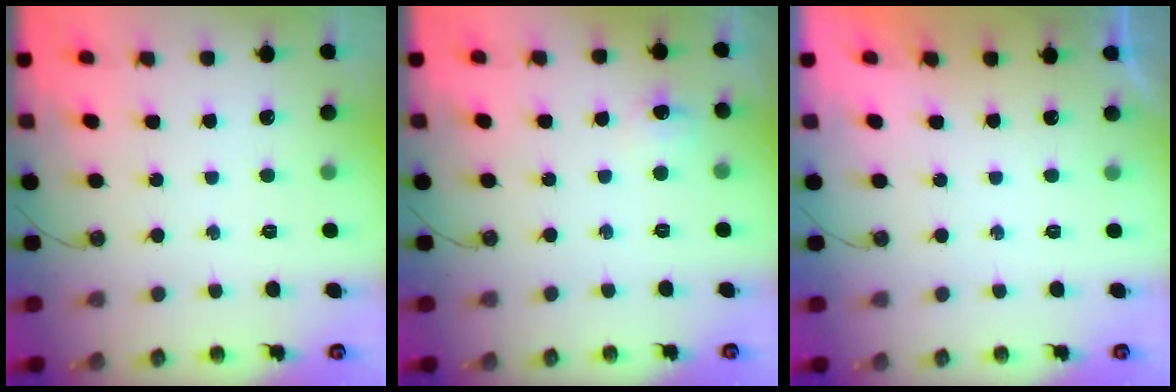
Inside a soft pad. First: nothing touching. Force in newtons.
{"total": 5.9, "press": 5.8, "slide": 0.6}
{"total": 0.0}